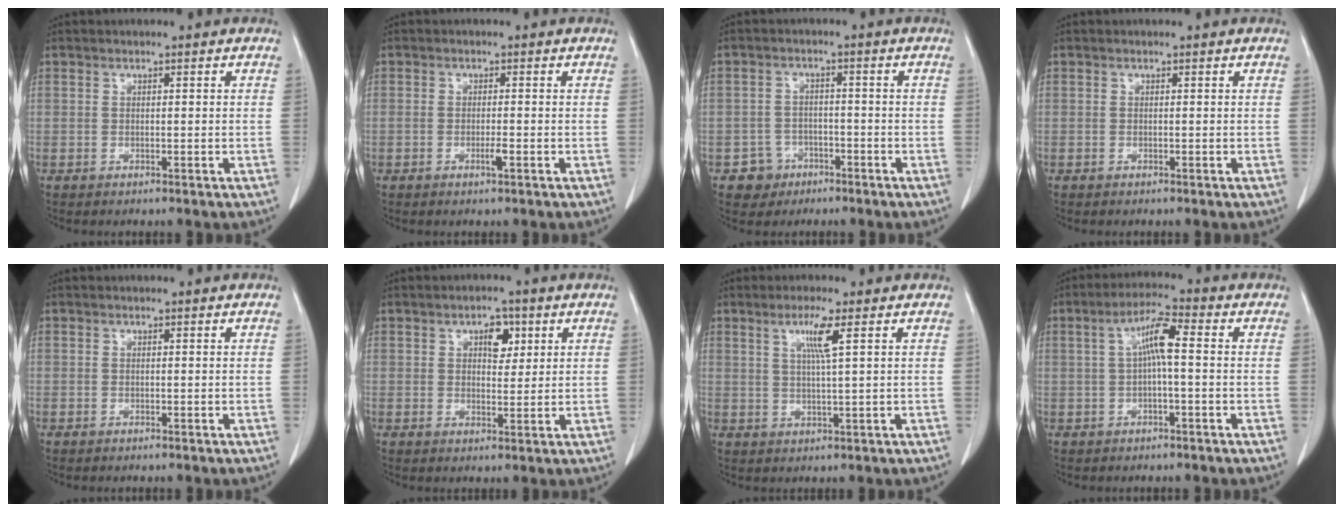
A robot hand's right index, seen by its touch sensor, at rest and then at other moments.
{"total": 1.4, "force": [-0.6, 0.1, 1.3], "torque": [-0.024, -0.001, -0.011]}
{"total": 4.3, "force": [-2.3, 3.6, 0.0], "torque": [0.006, 0.015, -0.035]}
{"total": 0.0}
{"total": 0.0}
{"total": 4.0, "force": [1.7, 2.2, 2.9], "torque": [-0.041, 0.006, 0.026]}
{"total": 4.4, "force": [1.8, -0.6, 4.0], "torque": [-0.078, -0.002, 0.035]}
{"total": 5.5, "force": [0.5, 0.6, 5.5], "torque": [-0.103, 0.017, 0.009]}